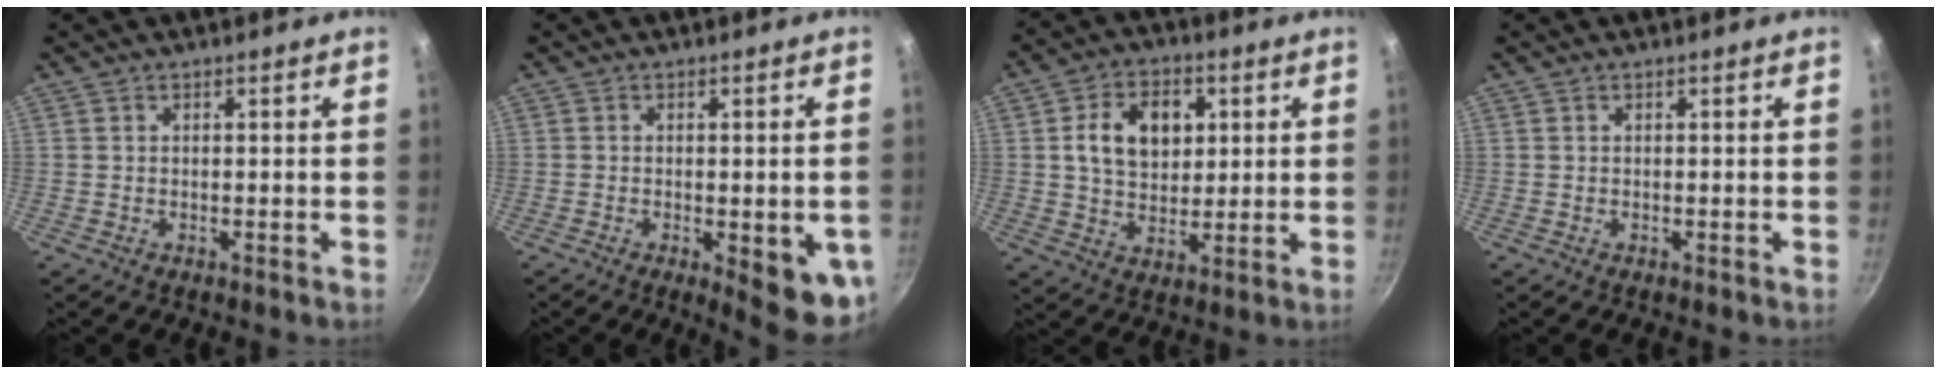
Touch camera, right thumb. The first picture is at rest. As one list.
[{"total": 10.6, "force": [-2.9, 3.4, 9.6], "torque": [-0.093, -0.001, -0.029]}, {"total": 11.6, "force": [2.7, 8.3, 7.6], "torque": [-0.101, 0.000, 0.041]}, {"total": 0.0}]